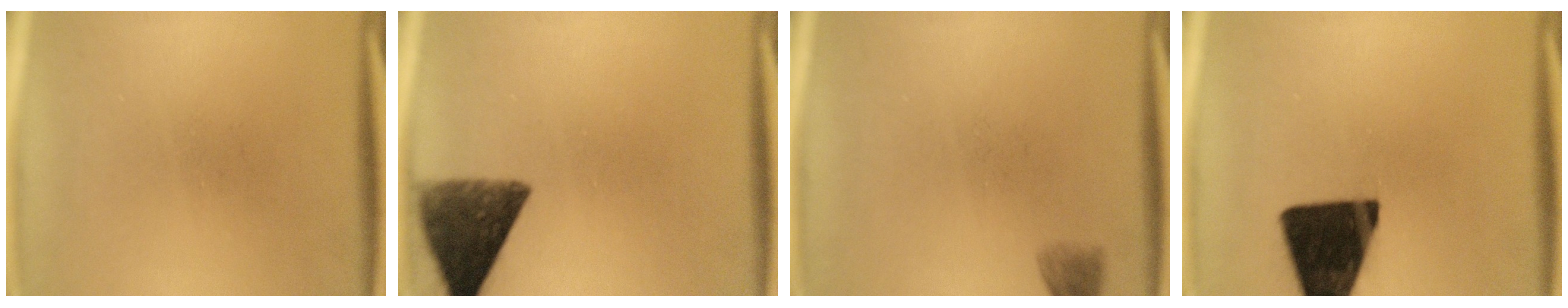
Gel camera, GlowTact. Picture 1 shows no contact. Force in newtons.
{"total": 10.3}
{"total": 2.2}
{"total": 18.3}